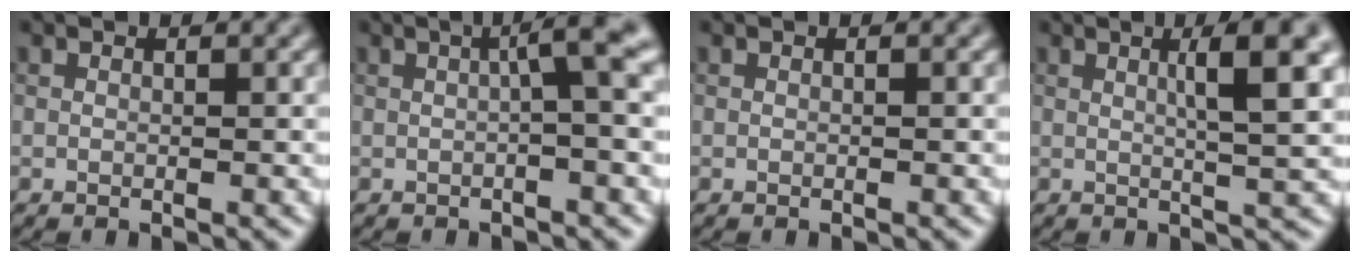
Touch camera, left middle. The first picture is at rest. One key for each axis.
{"total": 3.6, "fx": 0.4, "fy": 0.5, "fz": 3.5, "tx": -0.046, "ty": 0.013, "tz": 0.003}
{"total": 0.0}
{"total": 5.4, "fx": 1.6, "fy": 1.0, "fz": 5.1, "tx": -0.065, "ty": 0.009, "tz": 0.022}